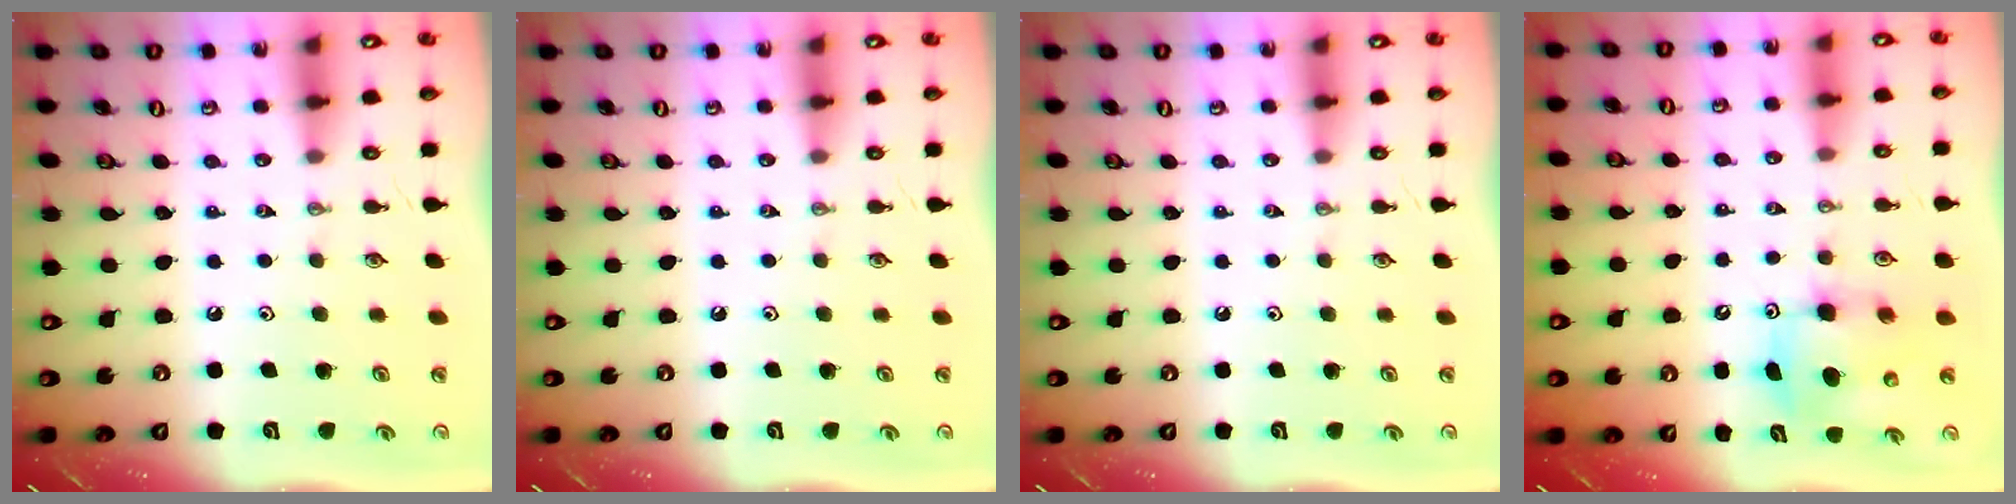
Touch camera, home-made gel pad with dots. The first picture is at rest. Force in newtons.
{"total": 0.0}
{"total": 0.0}
{"total": 8.6, "press": 8.4, "slide": 1.8}